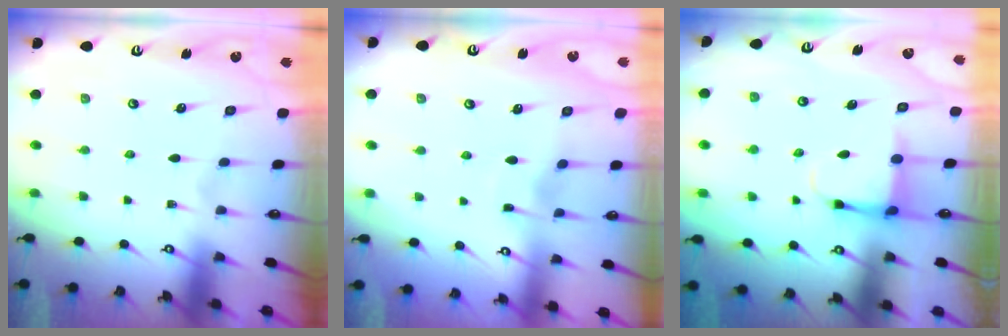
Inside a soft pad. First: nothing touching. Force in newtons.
{"total": 2.9, "press": 2.9, "slide": 0.1}
{"total": 3.8, "press": 3.5, "slide": 1.3}